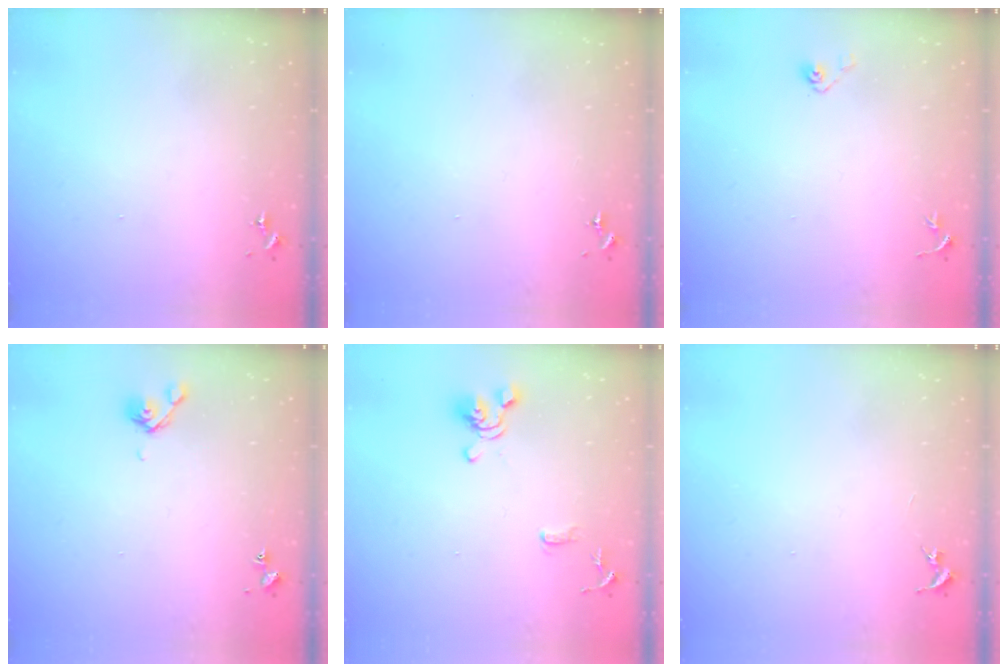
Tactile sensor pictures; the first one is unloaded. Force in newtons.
{"total": 0.0}
{"total": 3.6, "press": 3.3, "slide": 1.5}
{"total": 5.2, "press": 5.1, "slide": 1.0}
{"total": 10.0, "press": 9.9, "slide": 1.7}
{"total": 0.0}